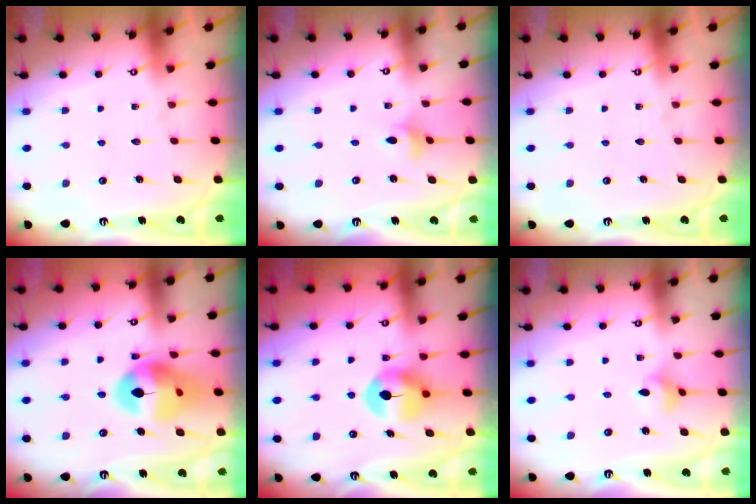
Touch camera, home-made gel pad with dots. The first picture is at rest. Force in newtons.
{"total": 3.5, "press": 3.5, "slide": 0.4}
{"total": 0.0}
{"total": 15.7, "press": 15.6, "slide": 1.8}
{"total": 8.3, "press": 8.2, "slide": 1.2}
{"total": 2.9, "press": 2.9, "slide": 0.5}